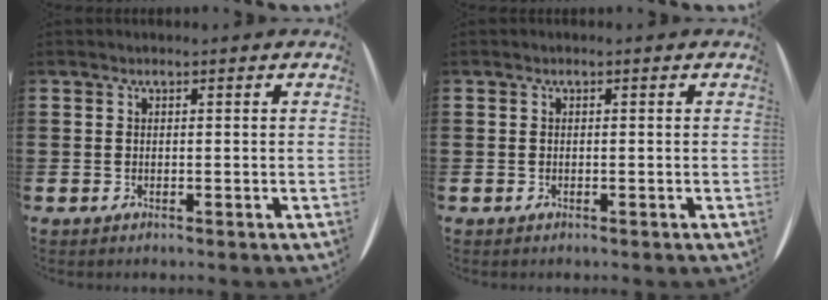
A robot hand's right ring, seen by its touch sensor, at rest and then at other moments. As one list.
[{"total": 0.0}]